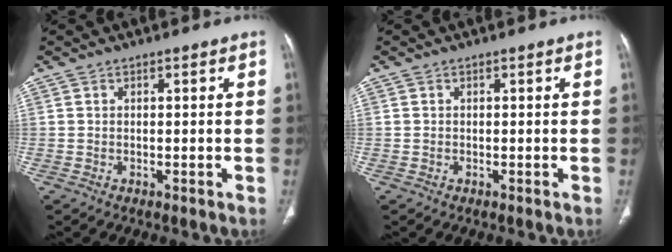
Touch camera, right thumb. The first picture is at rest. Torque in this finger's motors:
{"motor_torque": [0.13, 0.08, -0.12, 0.05, 0.02]}